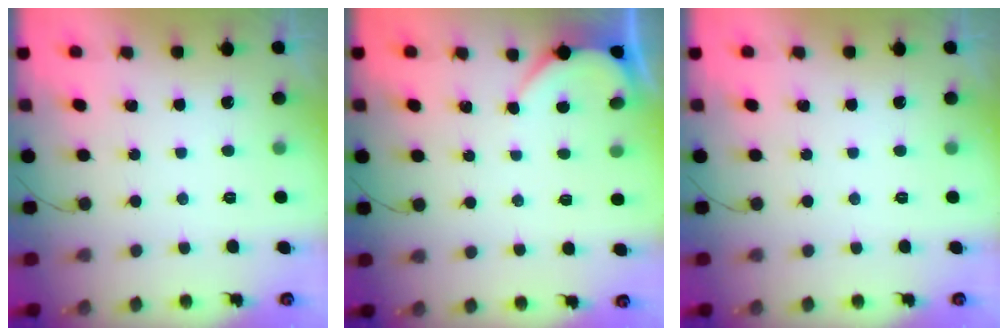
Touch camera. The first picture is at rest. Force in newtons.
{"total": 1.8, "press": 1.8, "slide": 0.3}
{"total": 0.0}